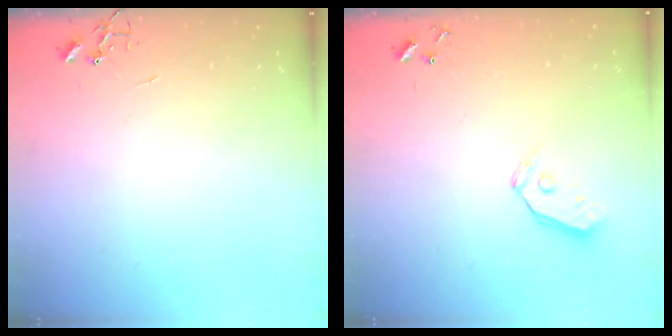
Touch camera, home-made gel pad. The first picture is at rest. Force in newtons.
{"total": 6.9, "press": 6.9, "slide": 0.7}